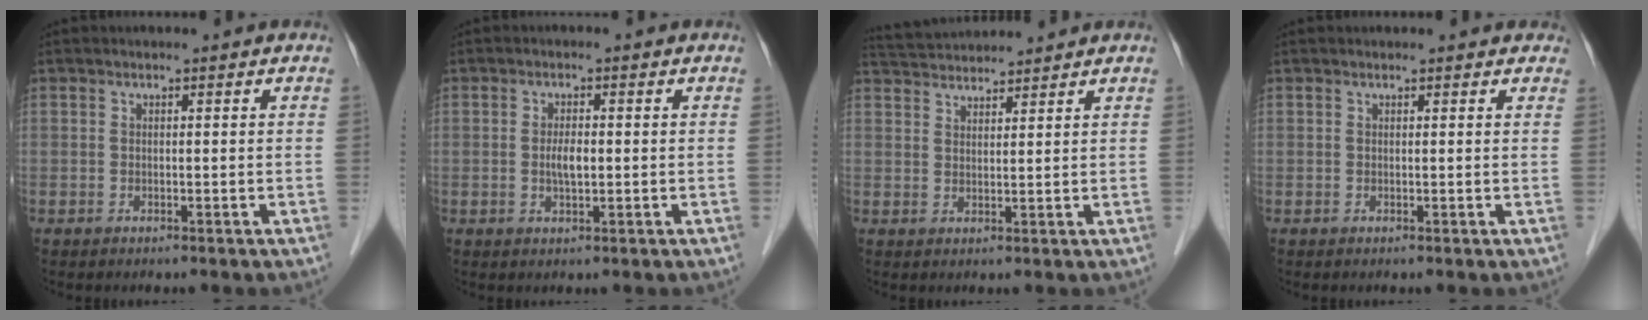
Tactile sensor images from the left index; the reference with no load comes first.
{"total": 2.6, "force": [-0.2, 0.8, 2.5], "torque": [-0.049, 0.001, -0.002]}
{"total": 6.6, "force": [6.5, 0.2, 1.1], "torque": [-0.030, 0.036, 0.112]}
{"total": 2.6, "force": [2.3, 1.0, 0.6], "torque": [-0.001, 0.006, 0.012]}